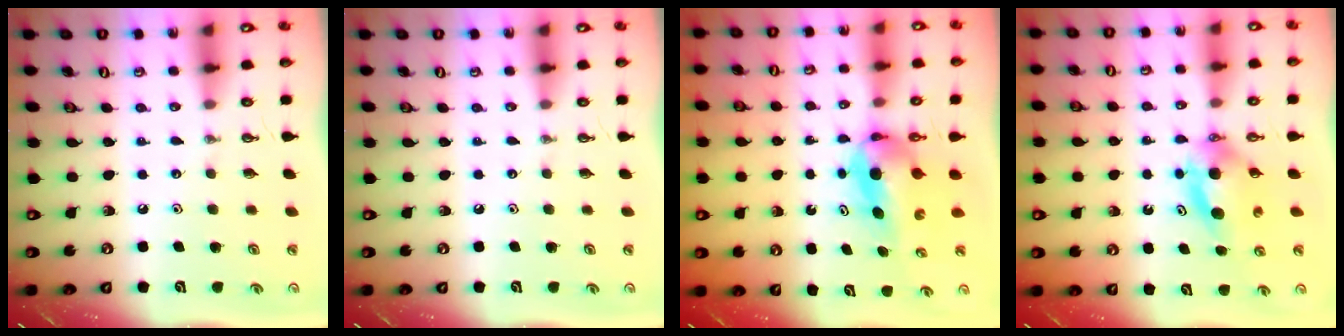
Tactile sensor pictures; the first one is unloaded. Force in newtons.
{"total": 0.0}
{"total": 5.7, "press": 5.4, "slide": 2.0}
{"total": 5.7, "press": 5.6, "slide": 1.2}